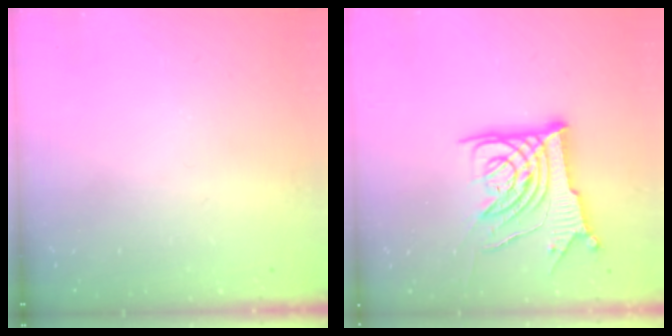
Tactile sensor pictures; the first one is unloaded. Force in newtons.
{"total": 14.0, "press": 13.9, "slide": 1.5}